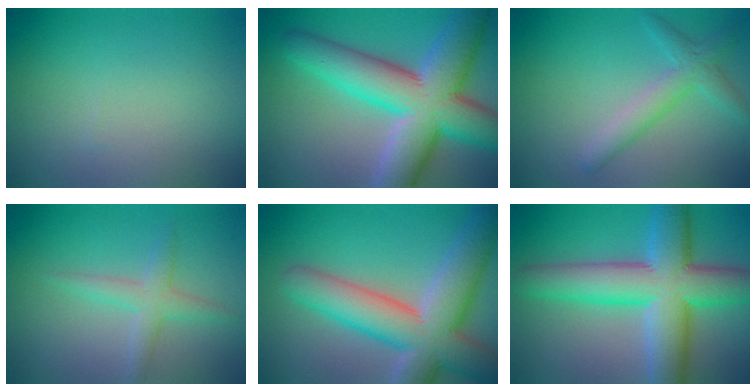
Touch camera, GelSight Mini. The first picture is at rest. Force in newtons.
{"total": 12.0, "press": 12.0, "slide": 0.5}
{"total": 1.9, "press": 1.9, "slide": 0.2}
{"total": 2.4, "press": 2.4, "slide": 0.0}
{"total": 10.2, "press": 10.2, "slide": 0.8}
{"total": 10.5, "press": 10.5, "slide": 0.3}